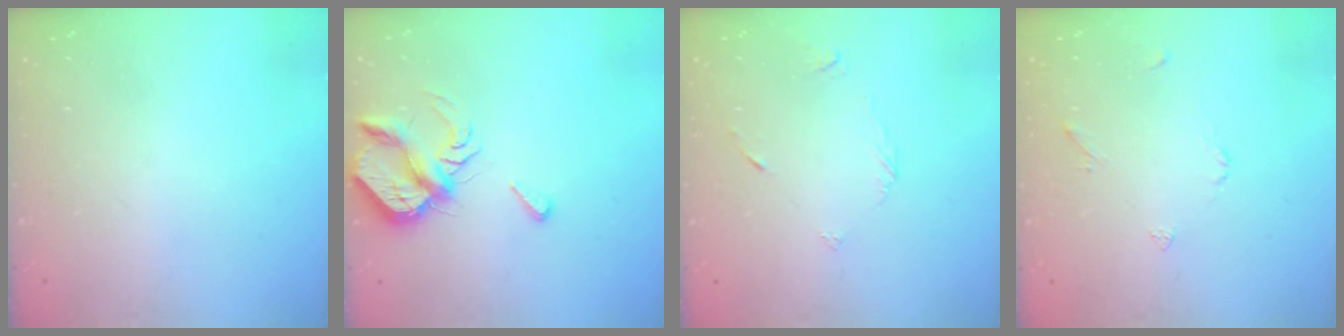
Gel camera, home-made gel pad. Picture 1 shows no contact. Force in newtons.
{"total": 7.3, "press": 7.2, "slide": 1.1}
{"total": 4.0, "press": 4.0, "slide": 0.4}
{"total": 2.2, "press": 2.2, "slide": 0.5}